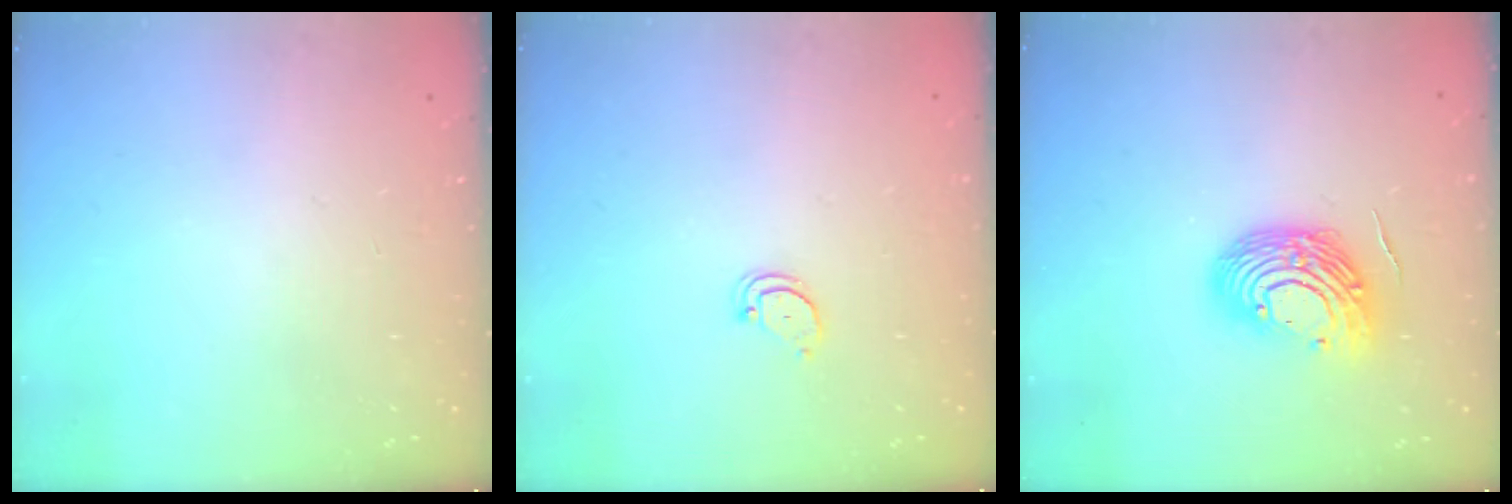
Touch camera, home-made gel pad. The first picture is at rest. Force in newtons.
{"total": 2.4, "press": 2.4, "slide": 0.2}
{"total": 12.6, "press": 12.5, "slide": 1.7}